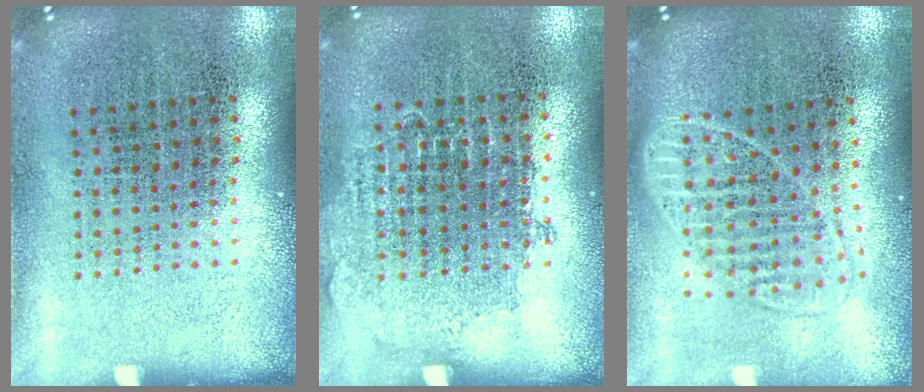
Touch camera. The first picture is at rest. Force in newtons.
{"total": 0.7, "press": 0.7, "slide": 0.3}
{"total": 1.8, "press": 1.4, "slide": 1.0}